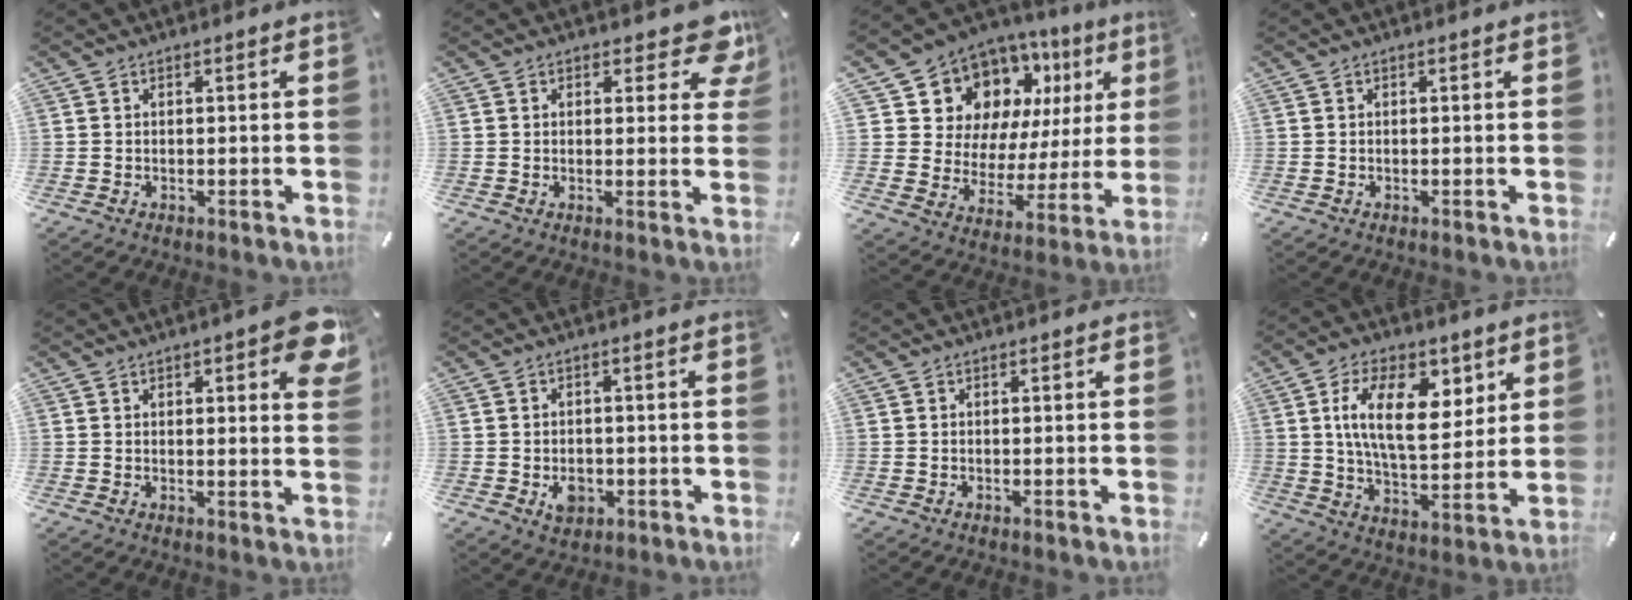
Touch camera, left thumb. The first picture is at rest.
{"total": 7.6, "force": [4.7, 3.6, 4.7], "torque": [-0.038, -0.030, 0.073]}
{"total": 13.6, "force": [8.5, 9.8, 4.1], "torque": [-0.078, -0.074, 0.158]}
{"total": 0.0}
{"total": 7.4, "force": [3.8, 2.7, 5.8], "torque": [-0.075, -0.017, 0.062]}
{"total": 5.2, "force": [-1.3, 4.1, 2.9], "torque": [-0.029, -0.004, -0.023]}
{"total": 0.0}
{"total": 16.2, "force": [5.9, 8.9, 12.1], "torque": [-0.205, -0.001, 0.104]}